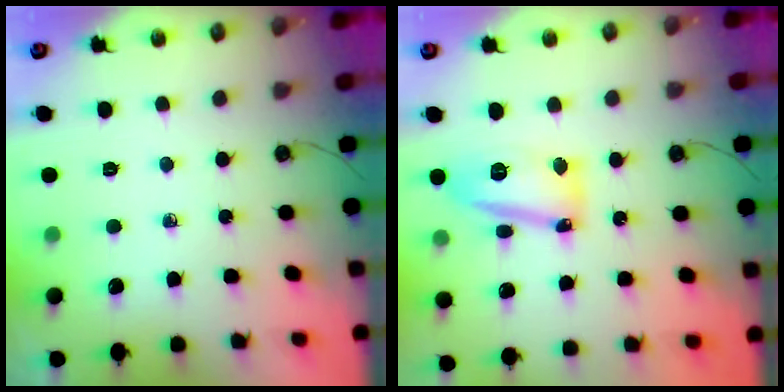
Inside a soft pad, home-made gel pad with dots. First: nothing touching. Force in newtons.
{"total": 17.7, "press": 14.4, "slide": 10.2}